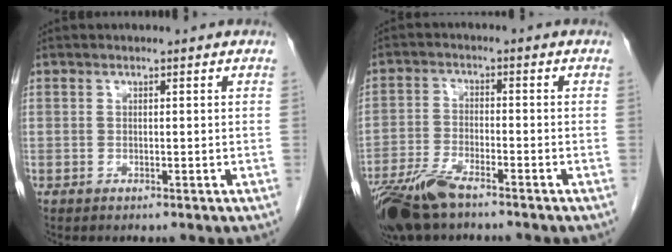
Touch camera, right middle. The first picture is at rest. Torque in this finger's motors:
{"motor_torque": [0.13, -0.21, 0.08, 0.03]}